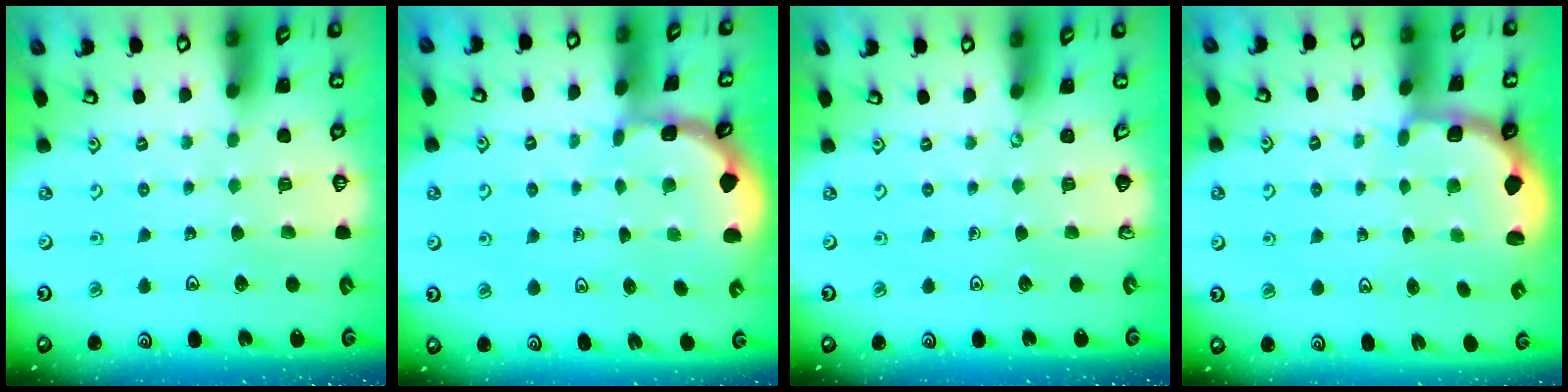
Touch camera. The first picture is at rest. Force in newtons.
{"total": 1.5, "press": 1.5, "slide": 0.1}
{"total": 0.0}
{"total": 2.3, "press": 2.1, "slide": 1.0}